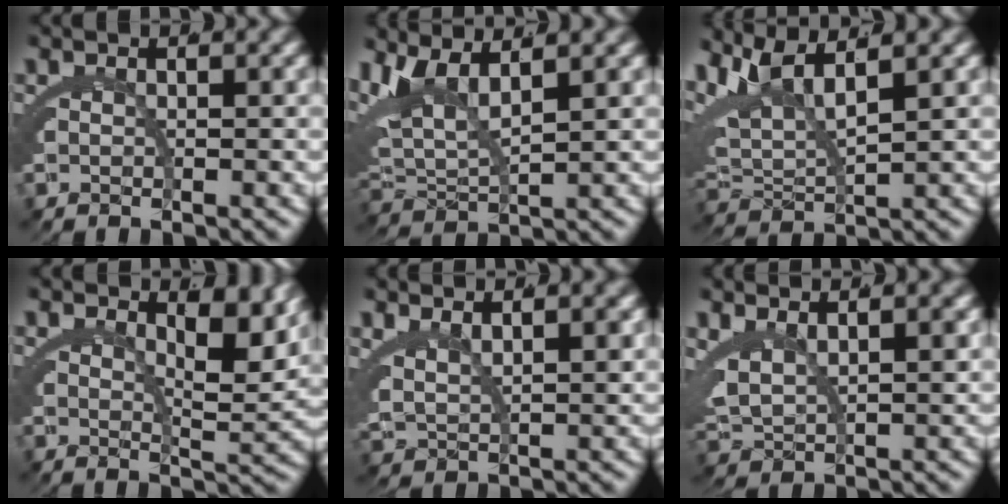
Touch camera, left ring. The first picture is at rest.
{"total": 6.9, "force": [2.5, 4.3, 4.8], "torque": [-0.133, -0.004, 0.049]}
{"total": 7.8, "force": [3.0, 4.9, 5.3], "torque": [-0.137, -0.002, 0.053]}
{"total": 4.5, "force": [2.9, 0.7, 3.4], "torque": [-0.044, -0.014, 0.050]}
{"total": 3.6, "force": [2.3, 1.9, 2.0], "torque": [-0.056, -0.017, 0.054]}
{"total": 4.6, "force": [1.7, 3.1, 2.9], "torque": [-0.084, -0.020, 0.043]}